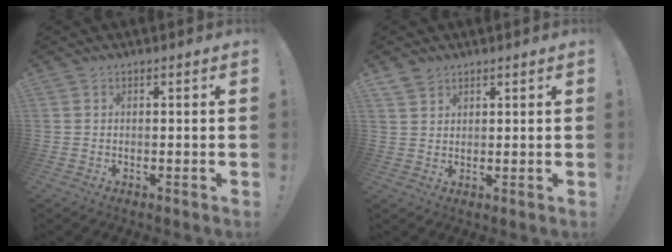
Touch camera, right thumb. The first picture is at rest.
{"total": 3.2, "force": [2.6, 1.7, 0.6], "torque": [-0.005, -0.017, 0.049]}